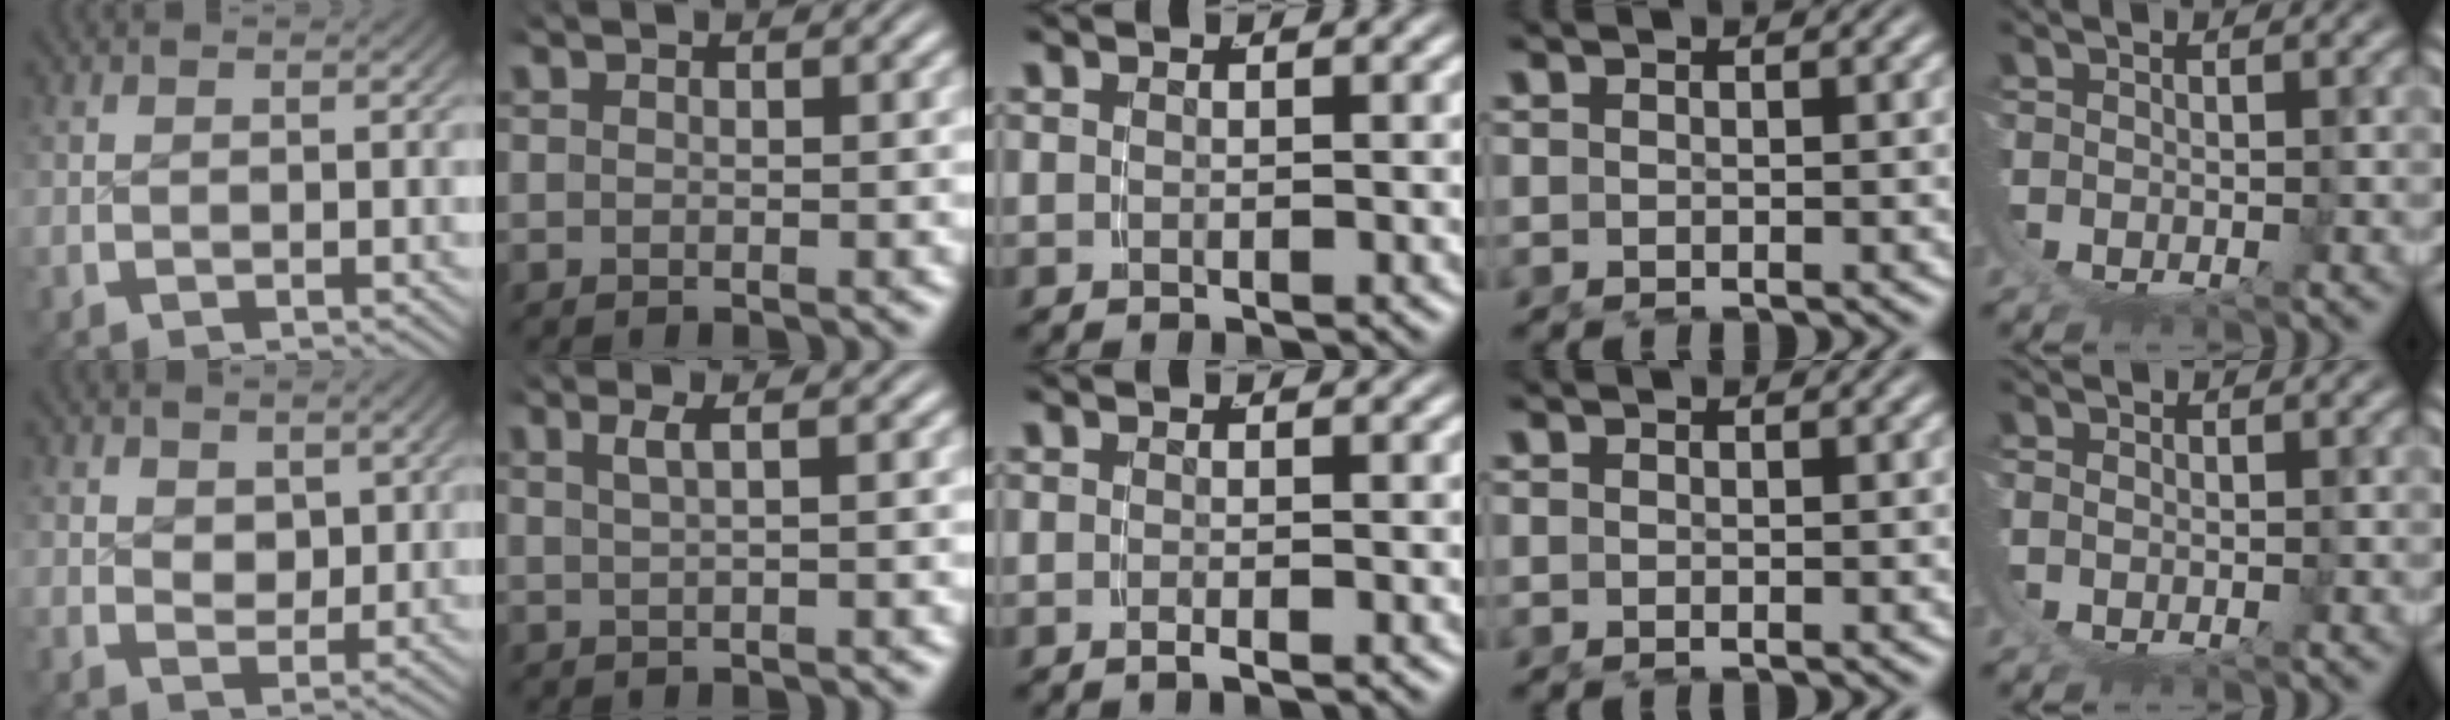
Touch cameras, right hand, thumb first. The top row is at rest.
{"thumb": {"total": 2.3, "force": [1.4, 1.4, 1.0], "torque": [-0.013, -0.018, 0.035]}, "index": {"total": 1.6, "force": [0.7, -0.3, 1.4], "torque": [-0.018, 0.004, 0.016]}, "middle": {"total": 0.8, "force": [-0.6, -0.5, 0.3], "torque": [-0.008, 0.002, -0.010]}, "little": {"total": 0.6, "force": [0.2, 0.5, 0.2], "torque": [-0.008, -0.001, 0.002]}}